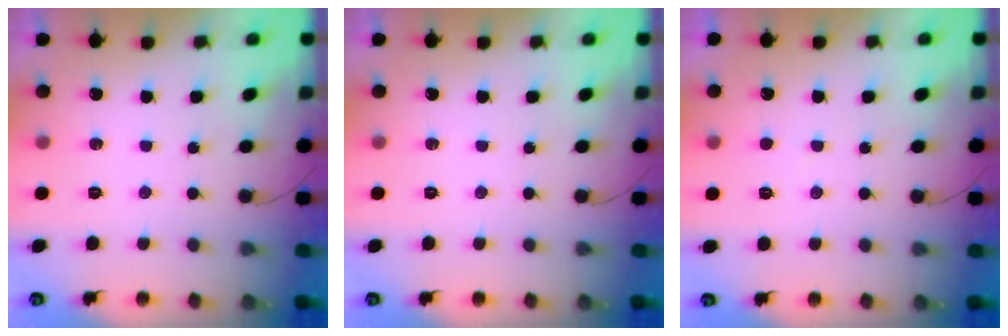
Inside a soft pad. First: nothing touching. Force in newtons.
{"total": 0.0}
{"total": 1.9, "press": 1.9, "slide": 0.2}